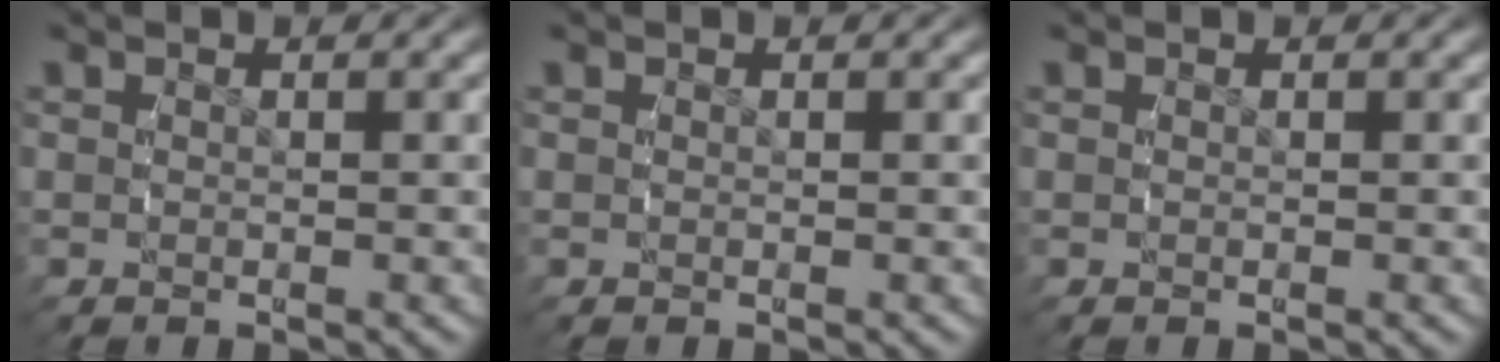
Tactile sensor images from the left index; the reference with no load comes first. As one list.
[{"total": 0.0}, {"total": 0.0}]